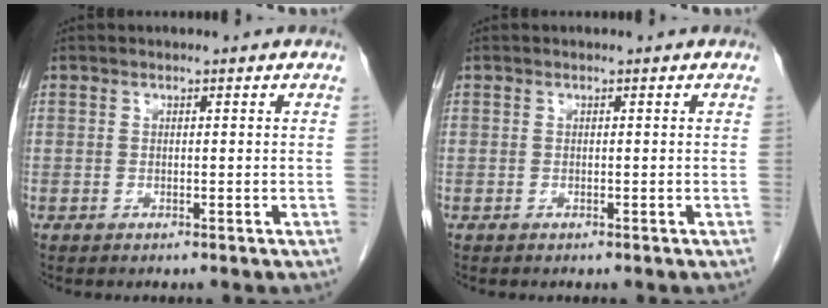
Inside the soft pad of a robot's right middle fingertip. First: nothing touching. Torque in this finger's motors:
{"motor_torque": [-0.13, 0.33, -0.03, -0.01]}